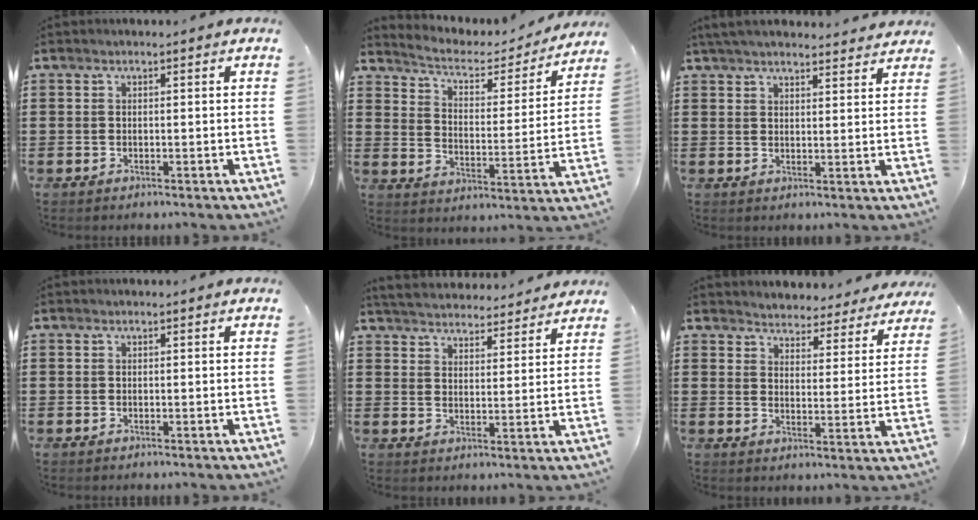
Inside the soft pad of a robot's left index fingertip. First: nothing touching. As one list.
[{"total": 3.5, "force": [3.0, 1.2, 1.3], "torque": [-0.046, -0.024, 0.040]}, {"total": 4.0, "force": [3.9, 0.2, 1.0], "torque": [-0.031, -0.008, 0.071]}, {"total": 0.0}, {"total": 4.4, "force": [4.4, 0.5, 0.3], "torque": [-0.026, -0.025, 0.077]}, {"total": 4.1, "force": [4.0, 0.3, -0.6], "torque": [-0.005, -0.035, 0.068]}]